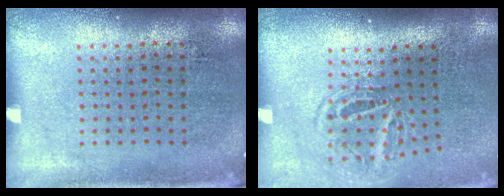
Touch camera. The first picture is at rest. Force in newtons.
{"total": 1.6, "press": 1.1, "slide": 1.2}